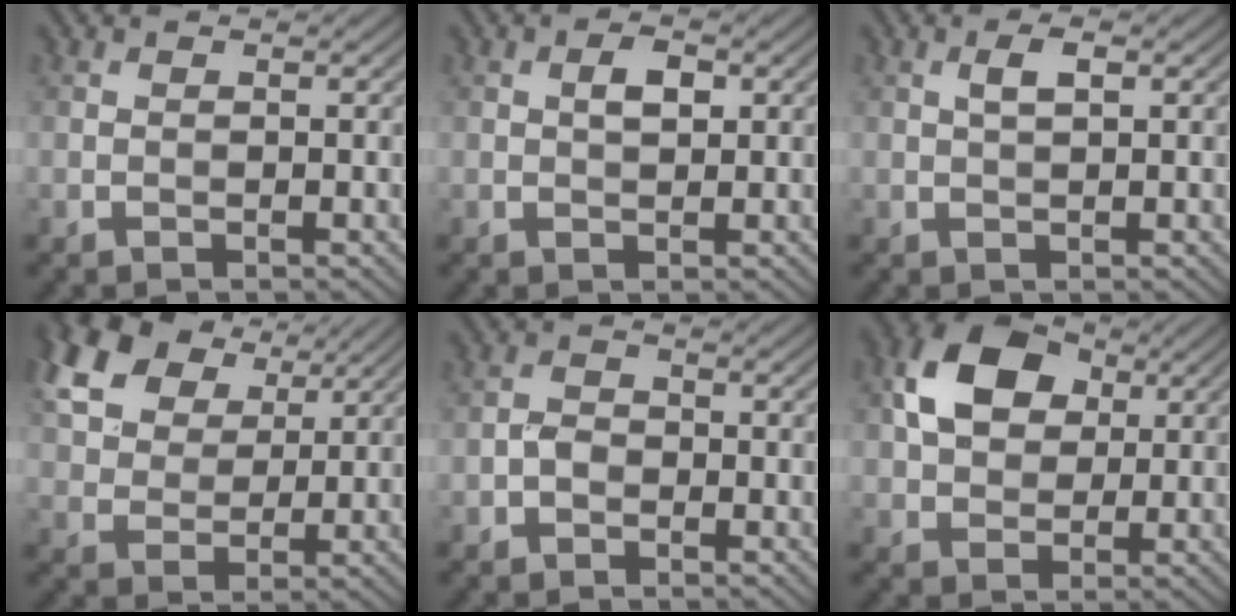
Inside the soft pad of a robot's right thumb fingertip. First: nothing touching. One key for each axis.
{"total": 2.2, "fx": 0.5, "fy": 1.1, "fz": 1.8, "tx": -0.033, "ty": 0.002, "tz": 0.006}
{"total": 1.8, "fx": 0.5, "fy": 0.5, "fz": 1.6, "tx": -0.035, "ty": 0.003, "tz": 0.009}
{"total": 13.1, "fx": 7.0, "fy": 8.2, "fz": 7.4, "tx": -0.185, "ty": 0.029, "tz": 0.120}
{"total": 2.0, "fx": -1.0, "fy": 1.4, "fz": 1.0, "tx": -0.020, "ty": 0.004, "tz": -0.025}
{"total": 8.6, "fx": 2.4, "fy": 6.2, "fz": 5.5, "tx": -0.123, "ty": 0.013, "tz": 0.036}